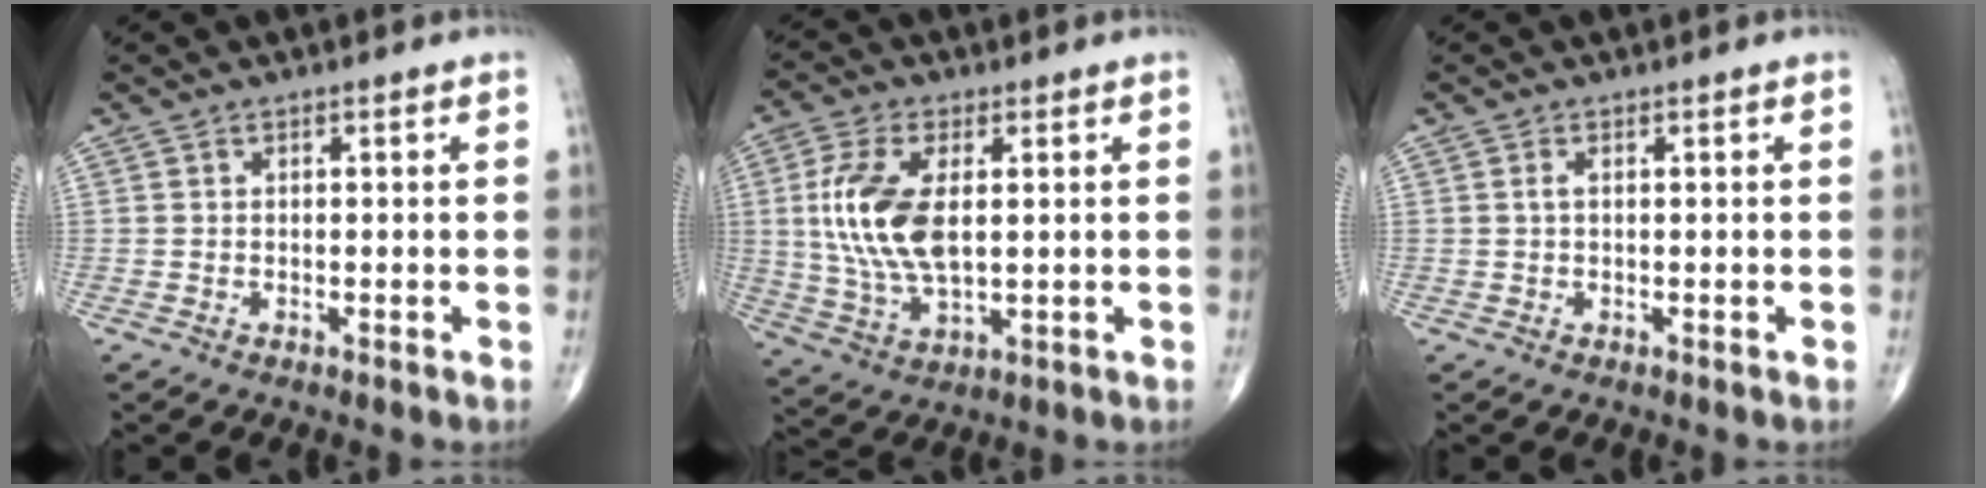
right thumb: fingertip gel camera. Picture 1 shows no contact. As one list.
[{"total": 13.6, "force": [1.7, 6.8, 11.6], "torque": [-0.245, -0.006, 0.037]}, {"total": 0.8, "force": [0.1, 0.4, 0.7], "torque": [-0.017, 0.000, 0.001]}]